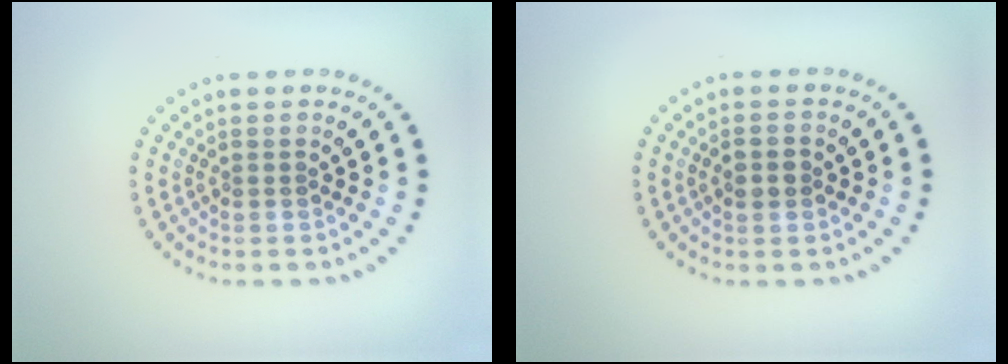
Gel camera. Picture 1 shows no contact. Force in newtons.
{"total": 1.8, "press": 1.8, "slide": 0.0}